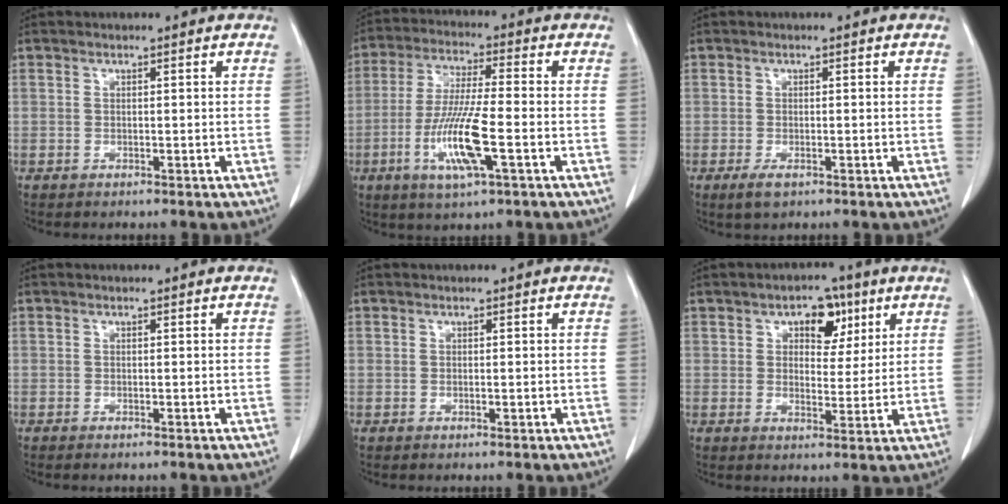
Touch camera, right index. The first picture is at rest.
{"total": 12.0, "force": [-3.9, 1.3, 11.3], "torque": [-0.229, -0.016, -0.073]}
{"total": 3.0, "force": [-1.4, 1.5, 2.2], "torque": [-0.043, -0.003, -0.019]}
{"total": 0.7, "force": [-0.3, 0.4, 0.6], "torque": [-0.015, -0.001, -0.003]}
{"total": 0.8, "force": [-0.1, 0.4, 0.6], "torque": [-0.019, 0.001, 0.001]}
{"total": 7.7, "force": [3.5, 4.6, 5.1], "torque": [-0.076, 0.021, 0.058]}